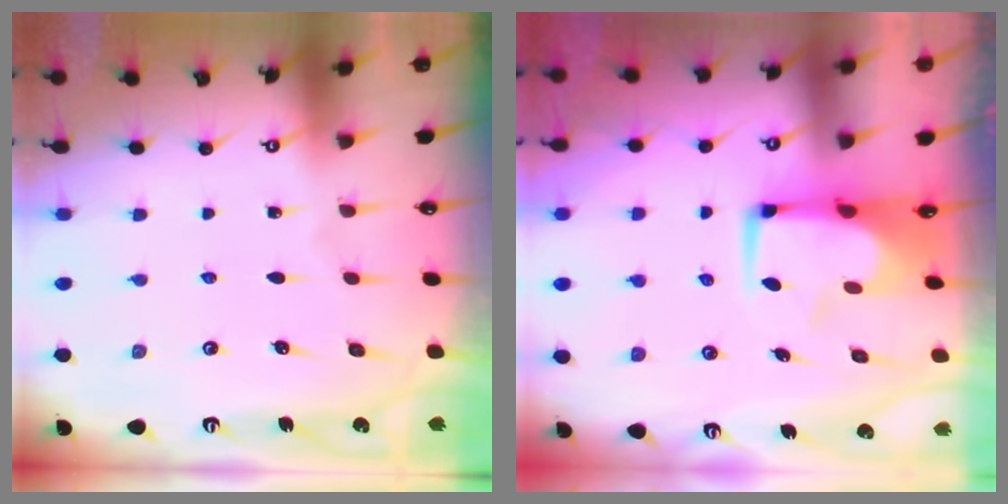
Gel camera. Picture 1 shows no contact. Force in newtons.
{"total": 0.7, "press": 0.5, "slide": 0.4}